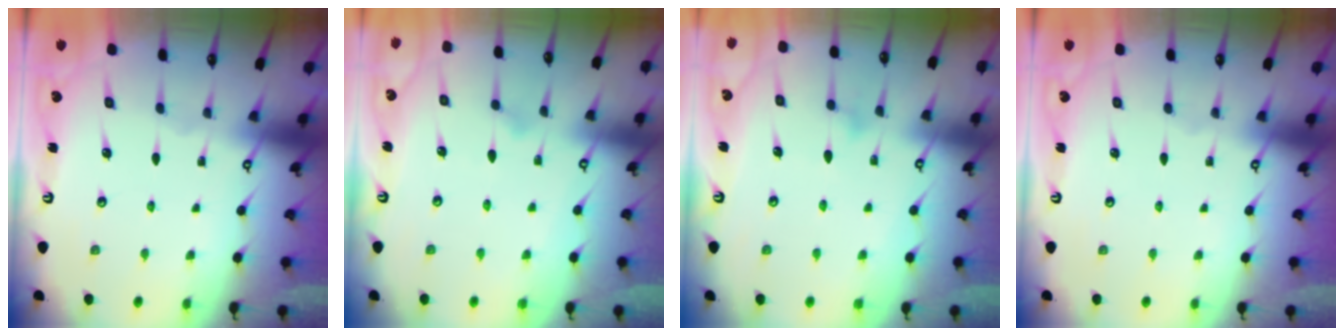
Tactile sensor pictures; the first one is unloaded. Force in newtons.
{"total": 8.5, "press": 8.4, "slide": 0.5}
{"total": 7.9, "press": 7.9, "slide": 0.4}
{"total": 0.0}